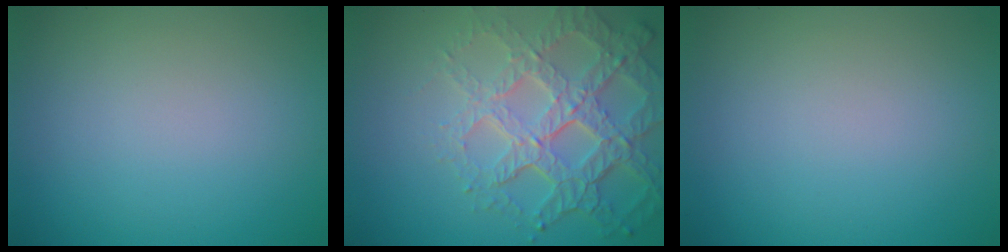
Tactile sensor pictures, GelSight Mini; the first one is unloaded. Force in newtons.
{"total": 7.5, "press": 5.2, "slide": 5.4}
{"total": 0.0}